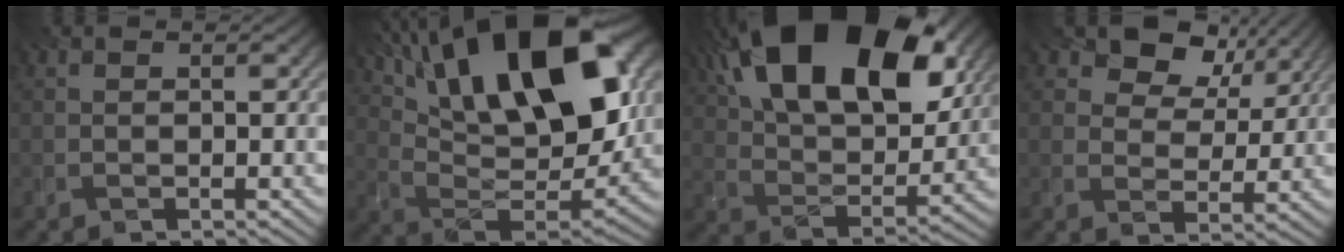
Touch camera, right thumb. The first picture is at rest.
{"total": 20.3, "force": [10.1, 8.7, 15.3], "torque": [-0.259, 0.023, 0.166]}
{"total": 20.5, "force": [10.3, 10.6, 14.2], "torque": [-0.251, 0.038, 0.148]}
{"total": 8.0, "force": [5.1, 5.1, 3.5], "torque": [-0.073, -0.001, 0.076]}